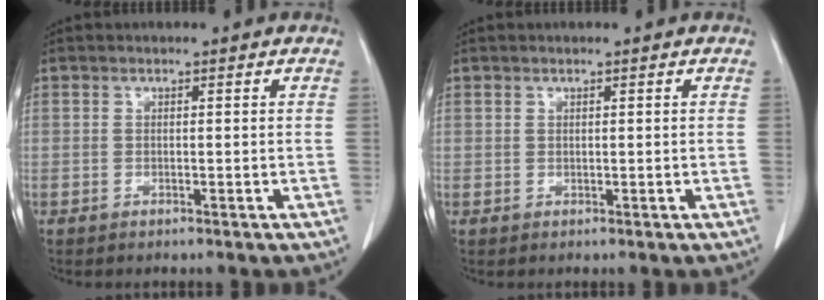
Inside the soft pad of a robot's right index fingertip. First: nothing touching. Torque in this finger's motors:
{"motor_torque": [0.05, -0.07, 0.01, 0.01]}